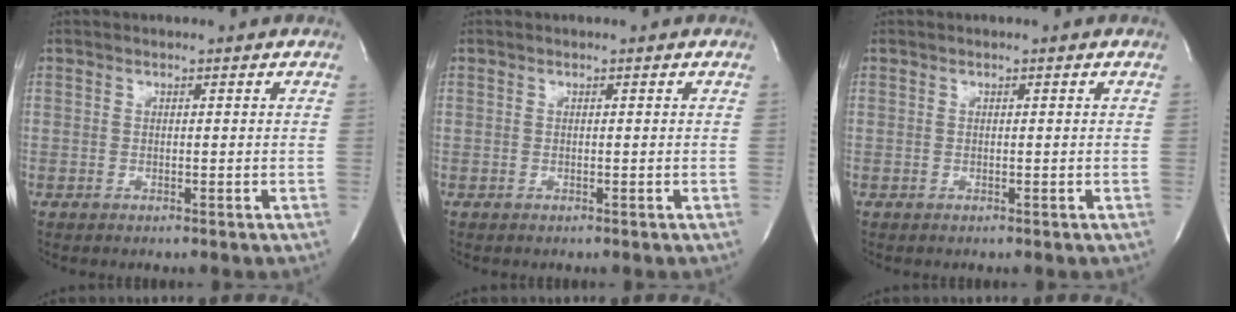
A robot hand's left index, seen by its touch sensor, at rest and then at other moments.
{"total": 0.0}
{"total": 0.0}